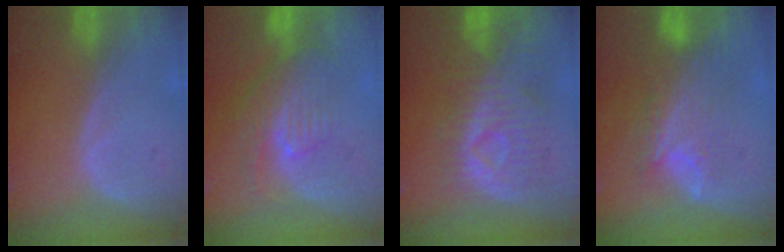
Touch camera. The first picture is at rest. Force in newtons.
{"total": 7.9, "press": 7.1, "slide": 3.6}
{"total": 9.4, "press": 9.0, "slide": 2.4}
{"total": 7.6, "press": 7.3, "slide": 2.2}